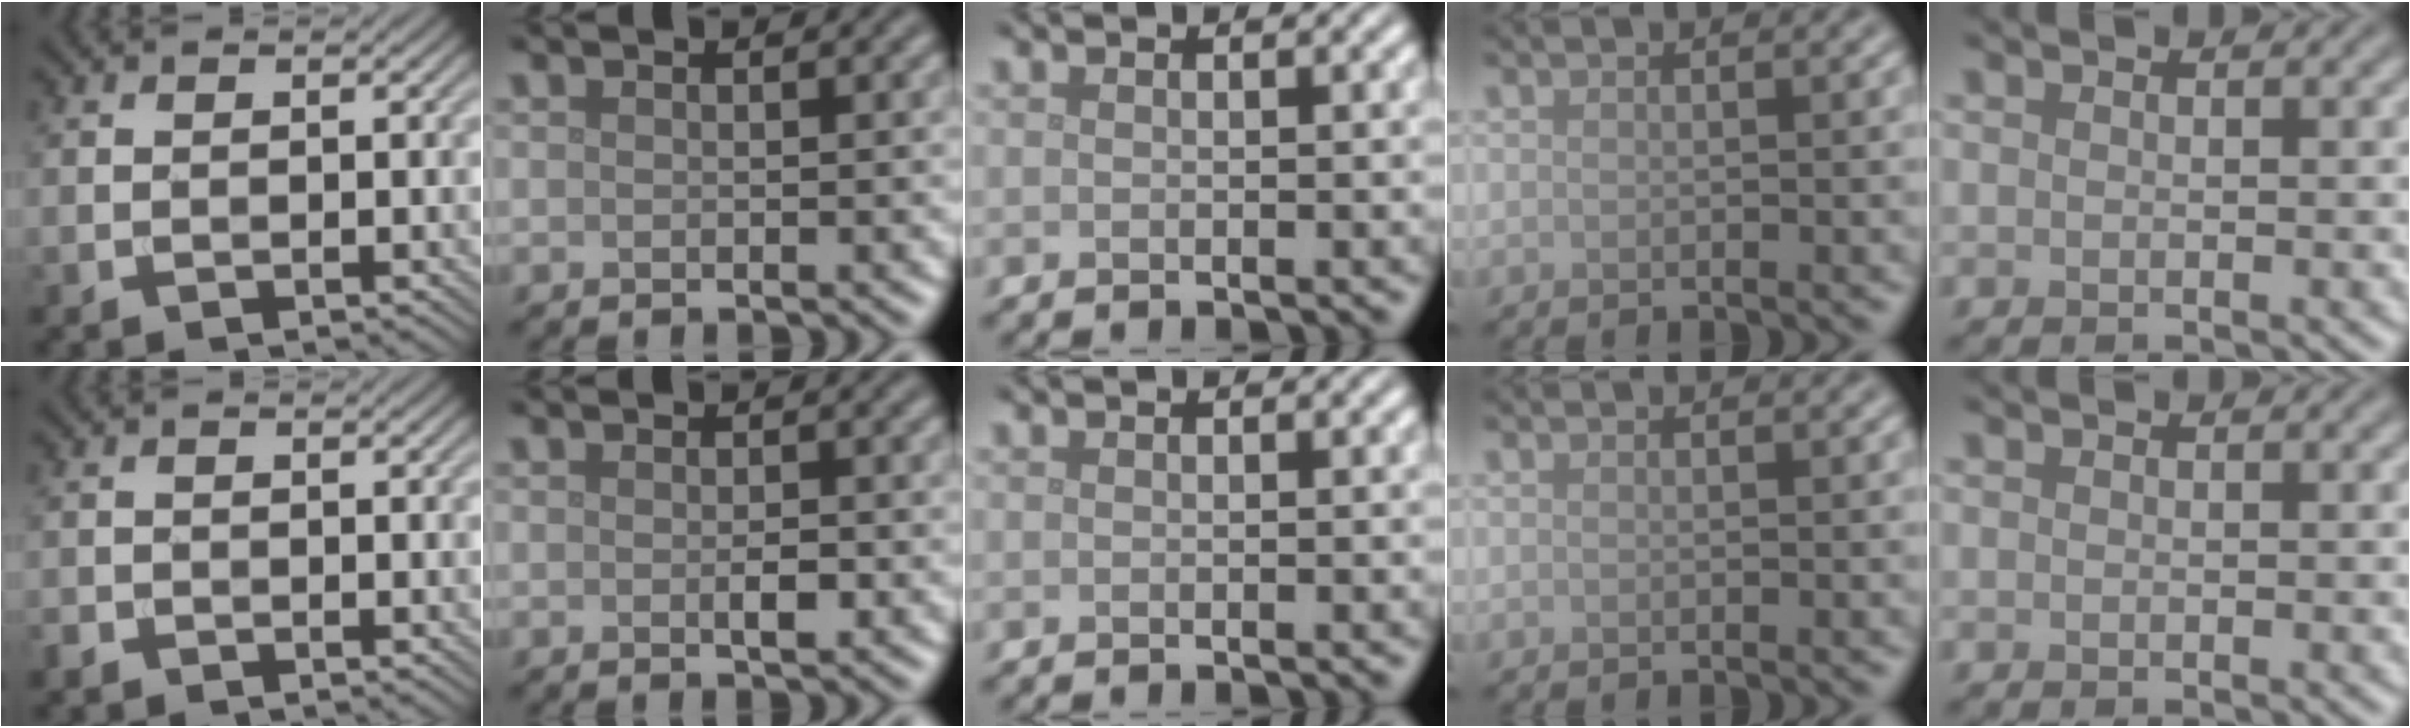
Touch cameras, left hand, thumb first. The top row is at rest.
{"thumb": {"total": 1.1, "force": [-0.9, 0.6, 0.3], "torque": [-0.006, -0.003, -0.022]}, "index": {"total": 1.2, "force": [-0.2, 0.5, 1.1], "torque": [-0.020, -0.002, -0.001]}}